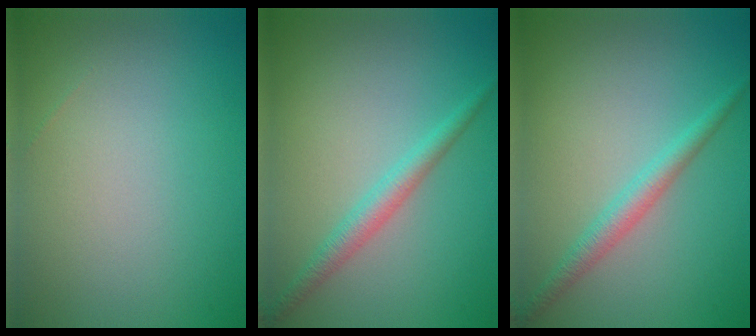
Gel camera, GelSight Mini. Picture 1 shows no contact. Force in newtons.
{"total": 2.2, "press": 2.2, "slide": 0.1}
{"total": 2.2, "press": 2.2, "slide": 0.1}